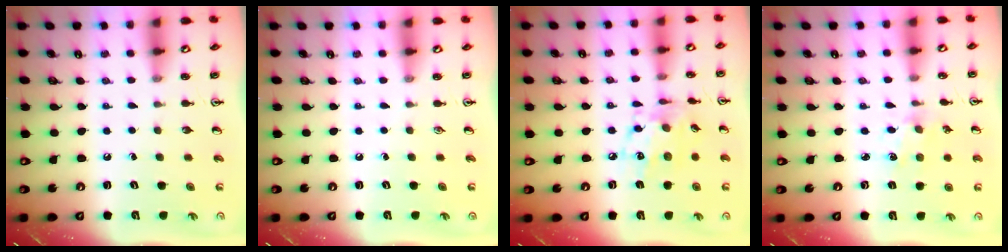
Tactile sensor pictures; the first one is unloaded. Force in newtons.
{"total": 0.0}
{"total": 10.9, "press": 10.9, "slide": 0.7}
{"total": 2.9, "press": 2.8, "slide": 0.4}